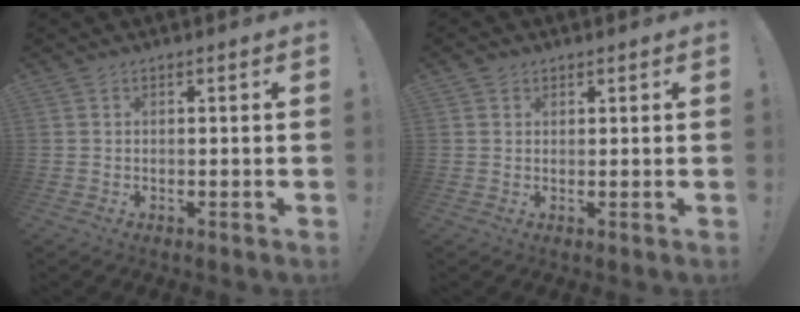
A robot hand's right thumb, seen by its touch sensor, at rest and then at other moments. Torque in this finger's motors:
{"motor_torque": [-0.03, 0.05, 0.34, 0.28, 0.01]}